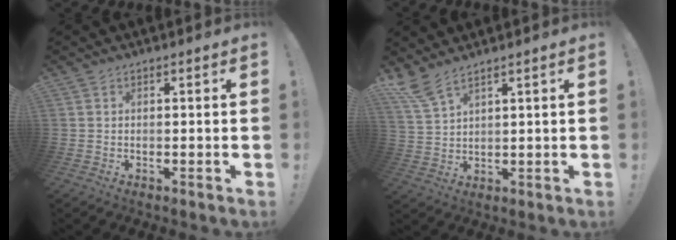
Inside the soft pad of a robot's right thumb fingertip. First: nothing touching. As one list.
[{"total": 6.1, "force": [4.8, 1.0, 3.7], "torque": [-0.079, -0.022, 0.092]}]